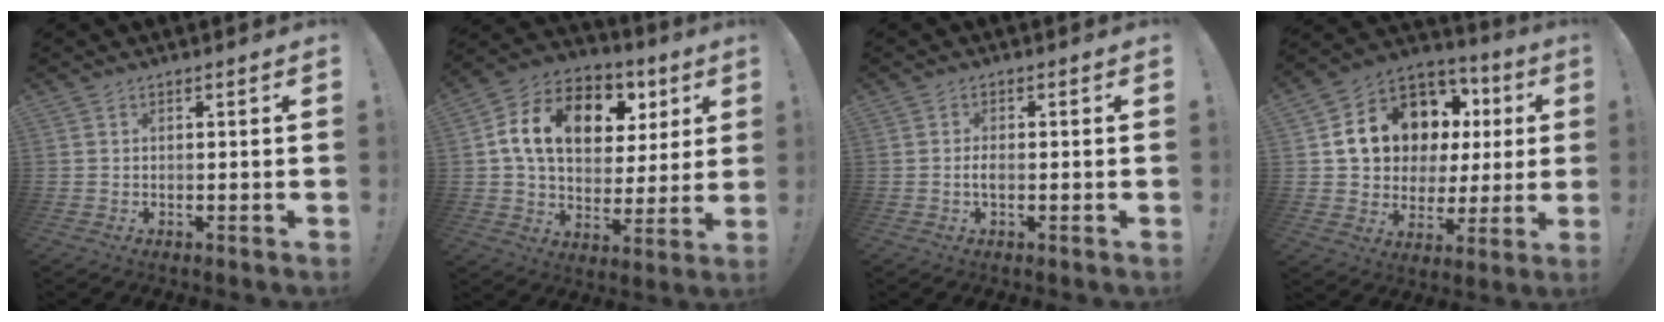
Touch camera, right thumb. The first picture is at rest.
{"total": 18.0, "force": [6.5, 12.0, 11.6], "torque": [-0.184, -0.012, 0.117]}
{"total": 1.8, "force": [-0.5, 0.7, 1.5], "torque": [-0.033, 0.006, -0.009]}
{"total": 16.0, "force": [6.6, 12.1, 8.2], "torque": [-0.136, -0.034, 0.145]}